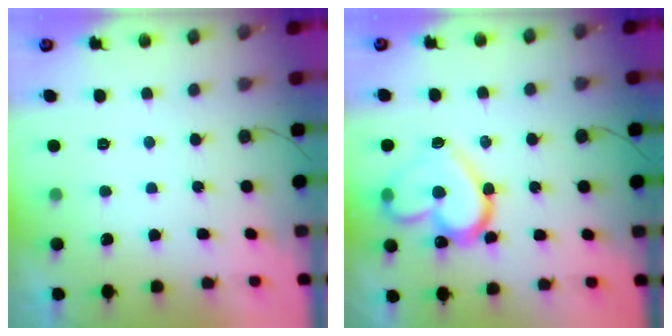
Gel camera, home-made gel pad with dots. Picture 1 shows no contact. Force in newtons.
{"total": 18.5, "press": 18.5, "slide": 1.2}